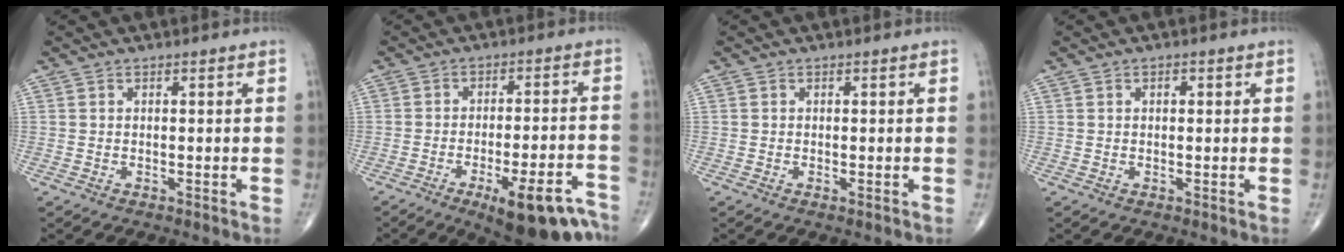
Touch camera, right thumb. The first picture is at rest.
{"total": 15.3, "force": [-9.9, 4.6, 10.7], "torque": [-0.100, 0.063, -0.137]}
{"total": 0.0}
{"total": 1.2, "force": [0.4, 0.7, 0.9], "torque": [-0.013, 0.001, 0.006]}